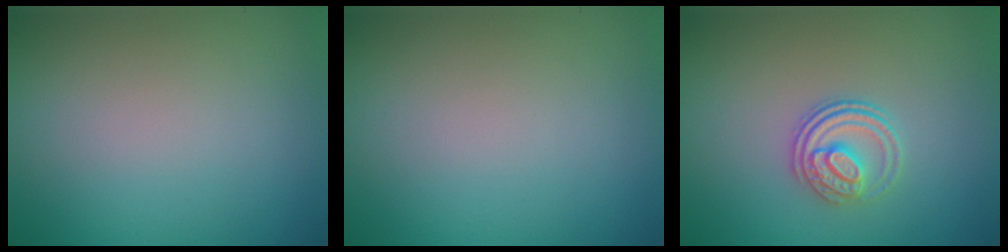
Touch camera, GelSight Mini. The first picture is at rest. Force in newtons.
{"total": 0.0}
{"total": 2.9, "press": 2.4, "slide": 1.6}